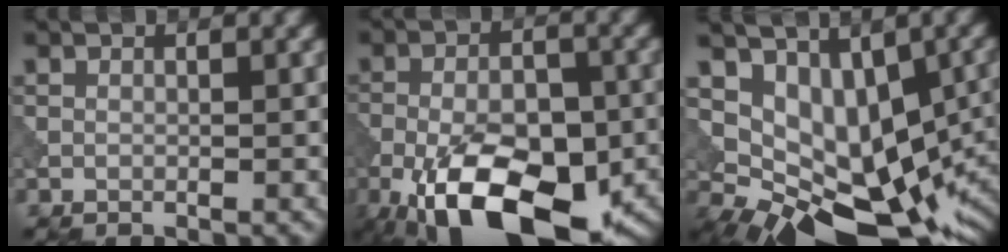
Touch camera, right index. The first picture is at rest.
{"total": 16.4, "force": [-7.8, 8.2, 11.8], "torque": [-0.200, -0.021, -0.119]}
{"total": 10.7, "force": [0.3, 6.5, 8.5], "torque": [-0.128, -0.018, 0.023]}